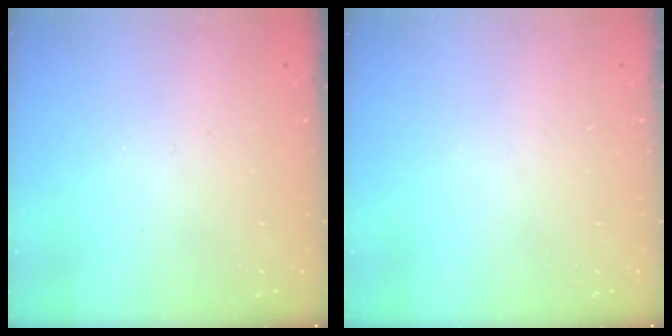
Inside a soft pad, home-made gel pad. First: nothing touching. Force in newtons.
{"total": 0.0}